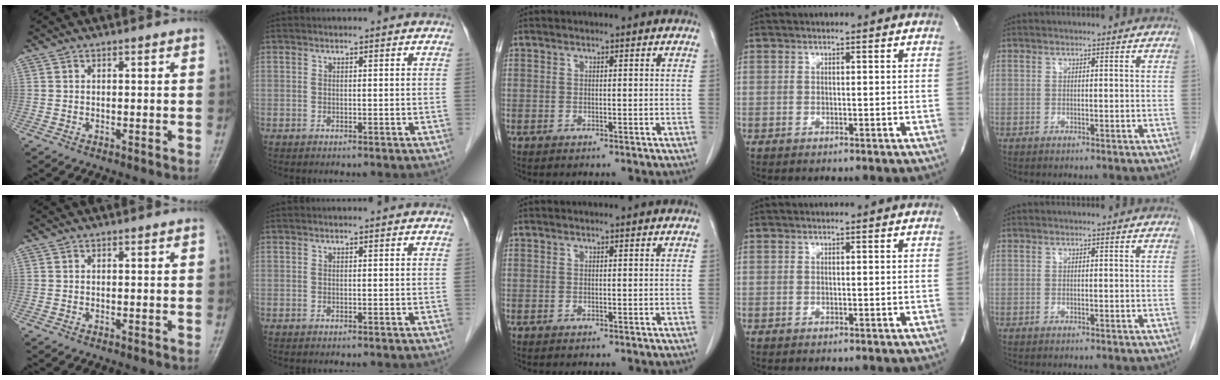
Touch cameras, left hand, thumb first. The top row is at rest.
{}